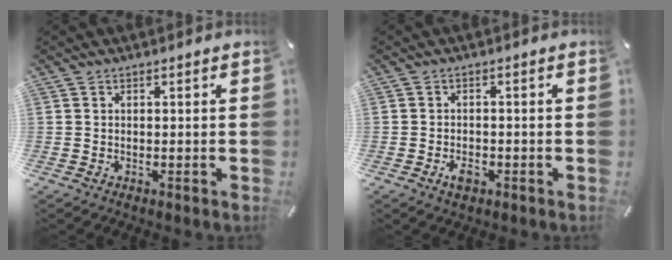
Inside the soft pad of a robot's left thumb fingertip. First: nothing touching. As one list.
[{"total": 2.8, "force": [-1.3, 1.7, 1.9], "torque": [-0.041, 0.002, -0.024]}]